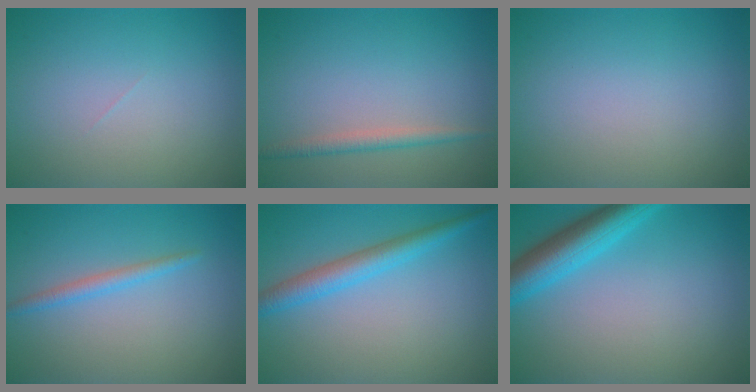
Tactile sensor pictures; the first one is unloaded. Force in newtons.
{"total": 1.7, "press": 1.7, "slide": 0.1}
{"total": 0.0}
{"total": 1.6, "press": 1.6, "slide": 0.1}
{"total": 3.3, "press": 3.3, "slide": 0.1}
{"total": 5.3, "press": 5.3, "slide": 0.3}